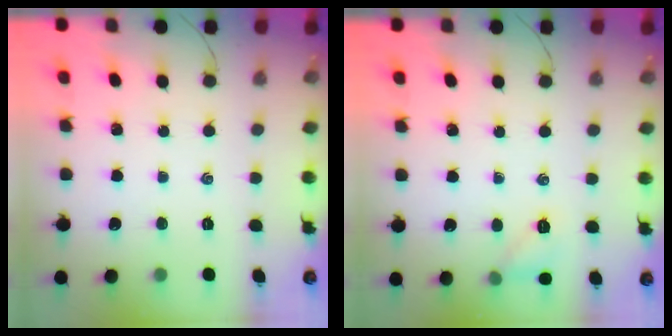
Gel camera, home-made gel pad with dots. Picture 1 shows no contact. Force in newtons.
{"total": 7.2, "press": 7.0, "slide": 1.9}